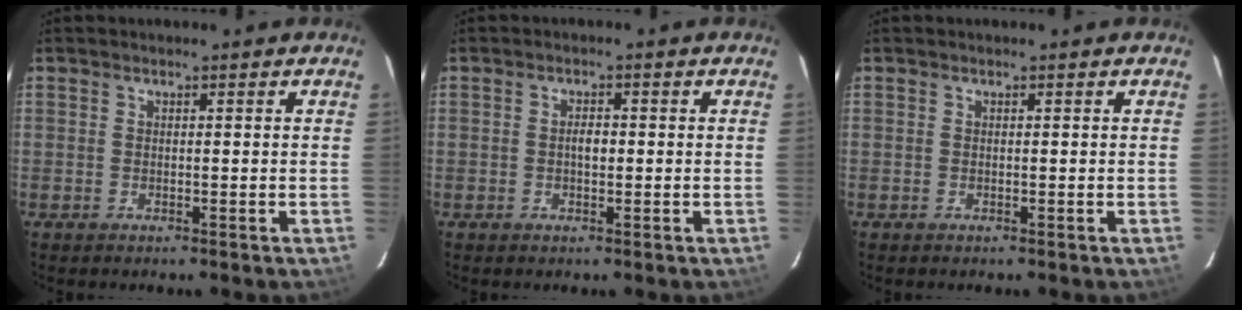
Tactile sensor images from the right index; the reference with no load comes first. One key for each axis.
{"total": 1.8, "fx": -0.1, "fy": 0.9, "fz": 1.6, "tx": -0.029, "ty": 0.006, "tz": -0.004}
{"total": 0.0}